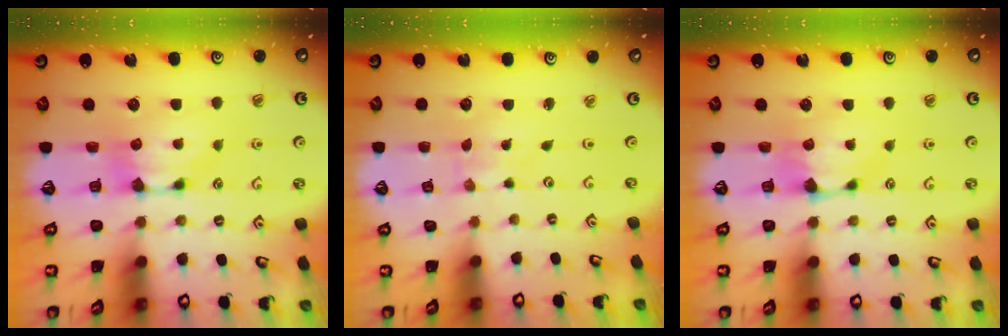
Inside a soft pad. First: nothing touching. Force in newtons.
{"total": 4.6, "press": 4.5, "slide": 0.2}
{"total": 1.1, "press": 0.9, "slide": 0.5}